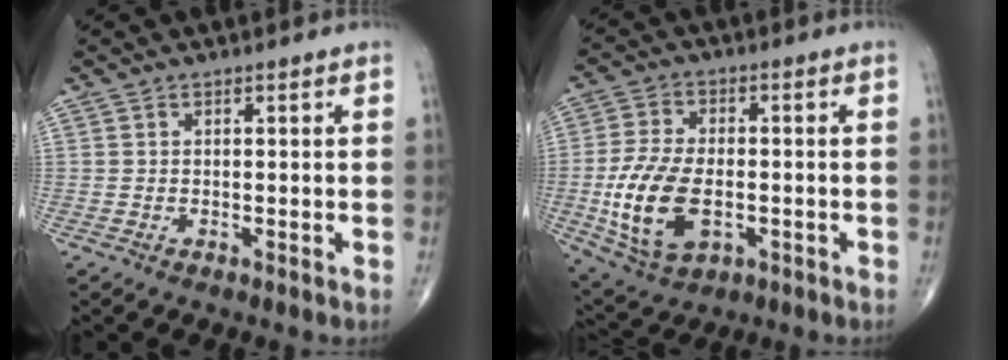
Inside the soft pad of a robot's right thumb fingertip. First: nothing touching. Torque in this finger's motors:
{"motor_torque": [0.23, 0.76, 1.41, 0.00, 0.43]}